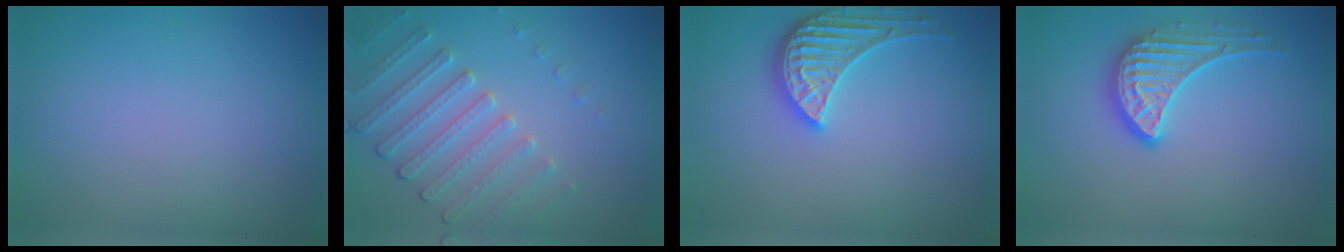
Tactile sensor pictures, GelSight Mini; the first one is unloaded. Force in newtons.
{"total": 3.0, "press": 2.7, "slide": 1.3}
{"total": 3.4, "press": 3.3, "slide": 0.6}
{"total": 3.5, "press": 3.0, "slide": 1.7}